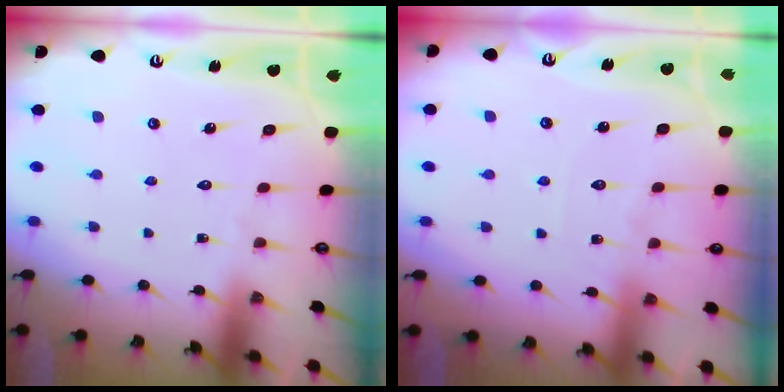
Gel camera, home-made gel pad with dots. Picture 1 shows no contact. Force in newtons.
{"total": 5.6, "press": 5.5, "slide": 0.7}